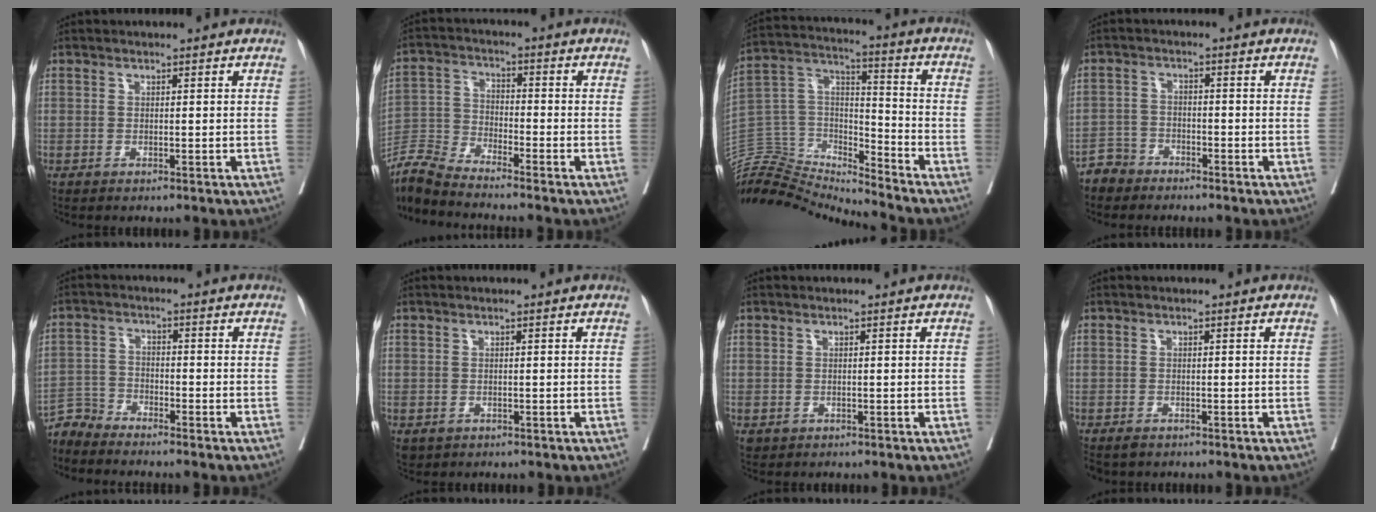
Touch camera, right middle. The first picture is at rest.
{"total": 7.1, "force": [-7.0, -0.7, 1.4], "torque": [-0.030, -0.012, -0.141]}
{"total": 16.7, "force": [-16.7, 0.3, 1.1], "torque": [-0.015, 0.057, -0.304]}
{"total": 3.4, "force": [-3.0, 1.6, -0.5], "torque": [0.008, 0.003, -0.059]}
{"total": 3.5, "force": [-3.4, 0.0, -0.9], "torque": [0.025, -0.009, -0.068]}
{"total": 1.5, "force": [-0.5, 1.3, 0.6], "torque": [-0.011, 0.000, 0.002]}
{"total": 1.0, "force": [-0.2, 0.9, 0.3], "torque": [-0.006, 0.002, 0.003]}
{"total": 1.8, "force": [-1.3, 1.0, 0.6], "torque": [-0.013, -0.003, -0.018]}